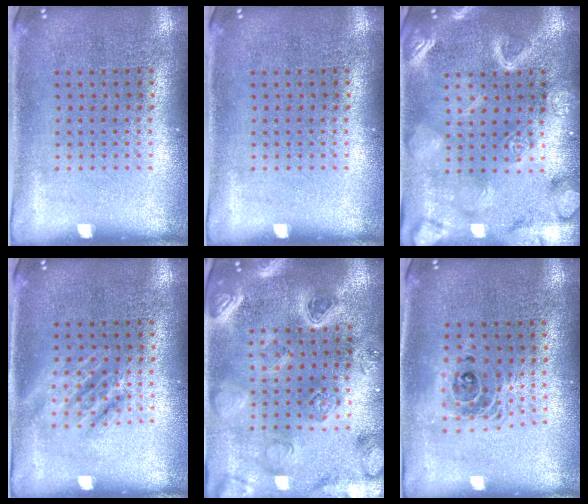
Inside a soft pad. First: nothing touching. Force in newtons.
{"total": 0.0}
{"total": 5.2, "press": 5.2, "slide": 0.6}
{"total": 1.1, "press": 1.1, "slide": 0.2}
{"total": 2.7, "press": 2.6, "slide": 0.4}
{"total": 1.5, "press": 1.3, "slide": 0.9}